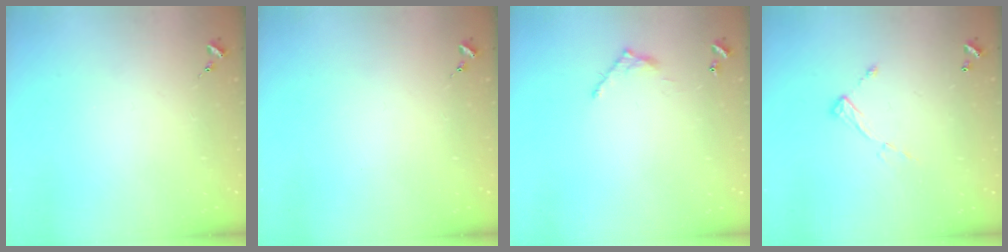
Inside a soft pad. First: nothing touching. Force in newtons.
{"total": 0.0}
{"total": 6.3, "press": 6.3, "slide": 0.4}
{"total": 6.5, "press": 6.4, "slide": 0.6}